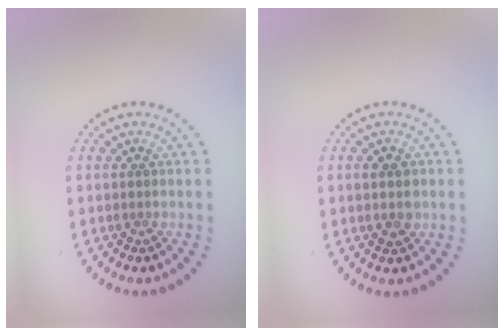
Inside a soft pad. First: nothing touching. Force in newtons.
{"total": 2.0, "press": 2.0, "slide": 0.1}